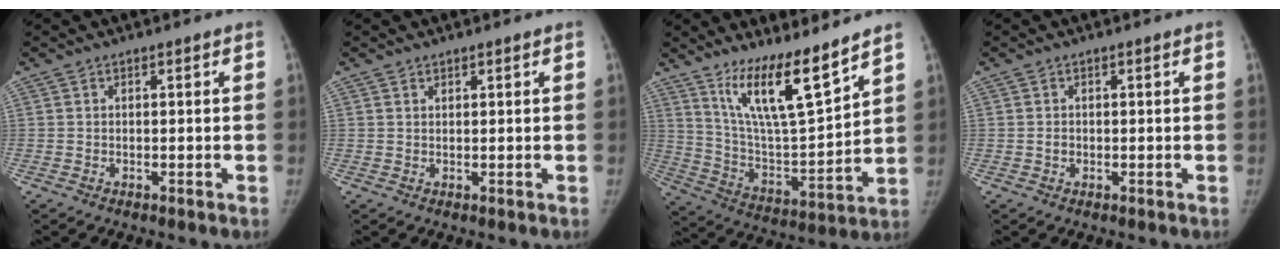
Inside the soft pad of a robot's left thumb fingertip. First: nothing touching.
{"total": 0.6, "force": [0.5, 0.2, 0.1], "torque": [-0.002, -0.005, 0.009]}
{"total": 15.5, "force": [11.2, 2.8, 10.4], "torque": [-0.162, -0.080, 0.214]}
{"total": 1.0, "force": [-0.1, 0.9, 0.5], "torque": [-0.006, 0.002, 0.000]}